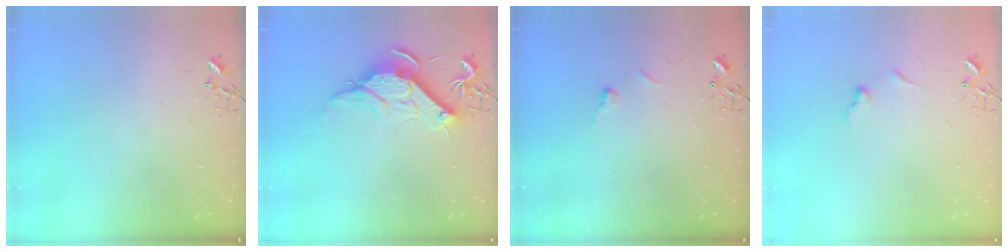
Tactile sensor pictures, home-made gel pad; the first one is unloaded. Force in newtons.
{"total": 12.5, "press": 12.5, "slide": 1.1}
{"total": 4.9, "press": 4.8, "slide": 0.6}
{"total": 5.7, "press": 5.6, "slide": 0.8}